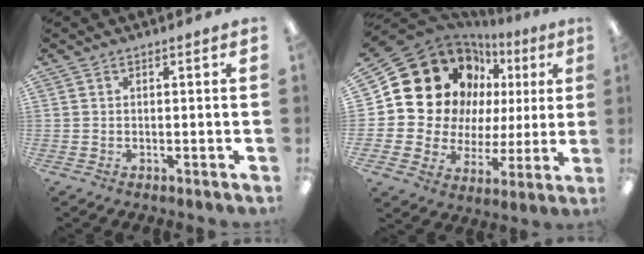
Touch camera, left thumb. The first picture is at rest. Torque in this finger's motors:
{"motor_torque": [1.51, 3.50, -0.02, 0.05, 0.17]}